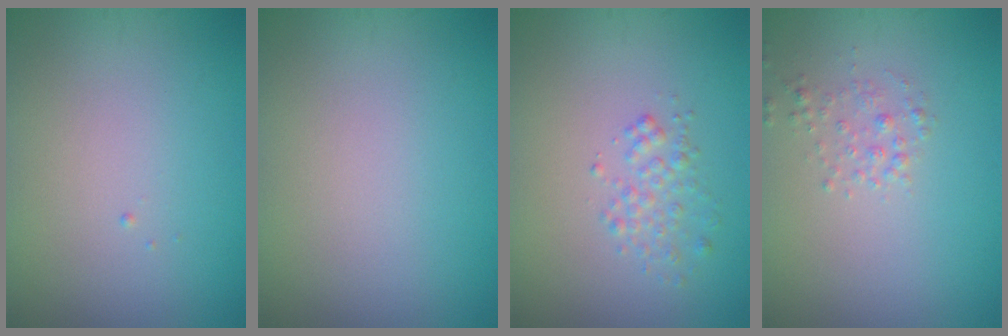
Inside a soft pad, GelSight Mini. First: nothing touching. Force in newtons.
{"total": 0.0}
{"total": 1.6, "press": 1.6, "slide": 0.1}
{"total": 1.3, "press": 1.2, "slide": 0.1}